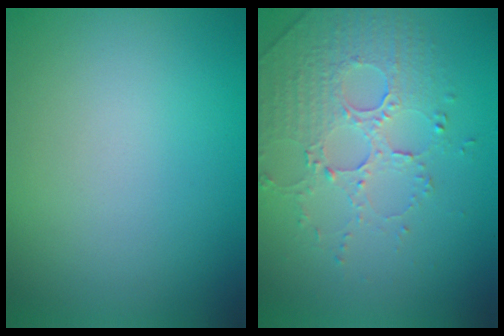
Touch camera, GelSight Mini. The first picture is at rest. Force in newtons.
{"total": 5.0, "press": 3.4, "slide": 3.7}